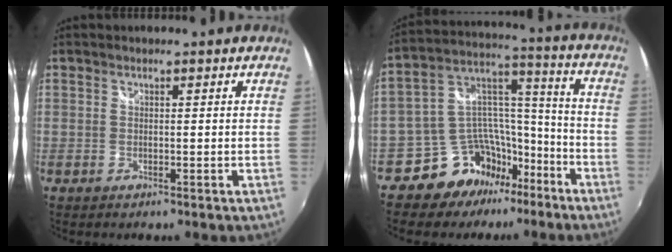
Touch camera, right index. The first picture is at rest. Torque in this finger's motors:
{"motor_torque": [0.89, -0.68, 0.32, 0.02]}